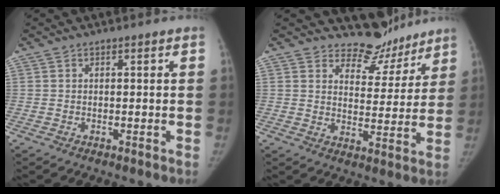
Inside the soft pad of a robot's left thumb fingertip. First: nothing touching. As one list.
[{"total": 8.6, "force": [7.8, 3.8, 0.2], "torque": [0.034, -0.070, 0.115]}]